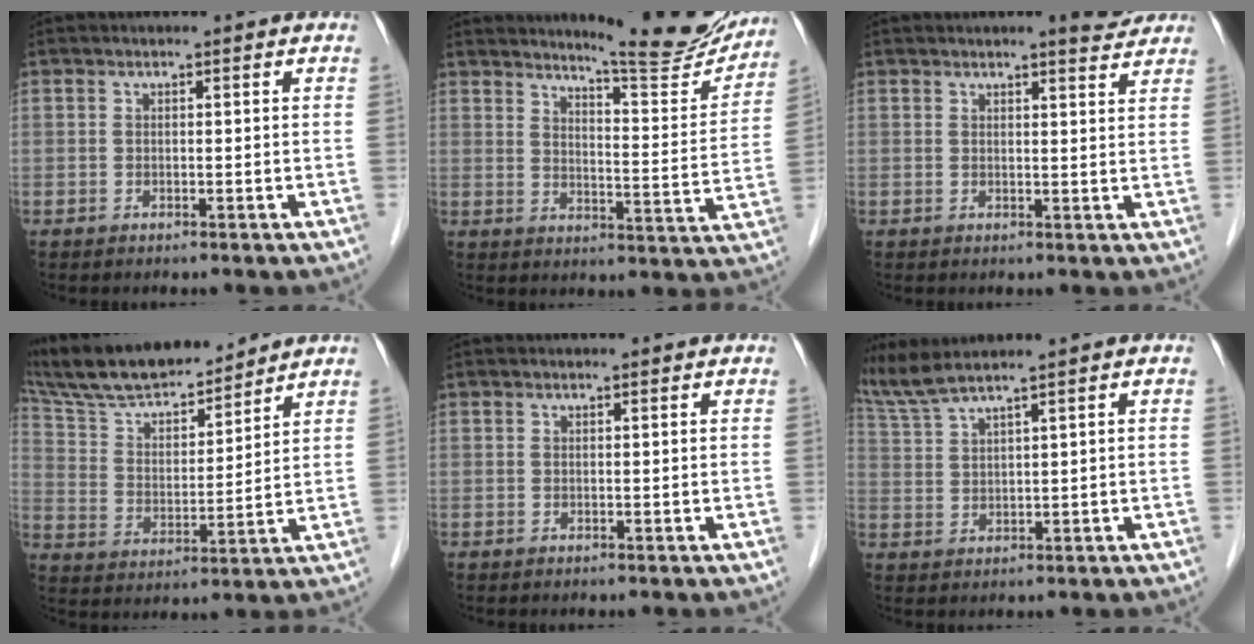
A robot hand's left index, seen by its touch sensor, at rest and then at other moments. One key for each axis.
{"total": 14.2, "fx": 13.5, "fy": 0.7, "fz": 4.4, "tx": -0.057, "ty": -0.059, "tz": 0.167}
{"total": 3.8, "fx": 3.5, "fy": 0.5, "fz": 1.5, "tx": -0.023, "ty": -0.006, "tz": 0.037}
{"total": 18.0, "fx": 15.7, "fy": 3.6, "fz": 8.0, "tx": -0.147, "ty": 0.017, "tz": 0.283}
{"total": 1.0, "fx": 0.9, "fy": 0.1, "fz": 0.3, "tx": -0.007, "ty": 0.008, "tz": 0.014}
{"total": 5.3, "fx": 4.5, "fy": -1.3, "fz": 2.4, "tx": -0.066, "ty": 0.009, "tz": 0.104}